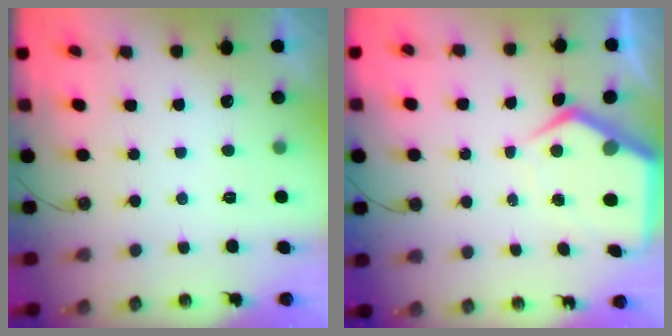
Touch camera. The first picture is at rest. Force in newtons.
{"total": 7.7, "press": 7.7, "slide": 0.8}